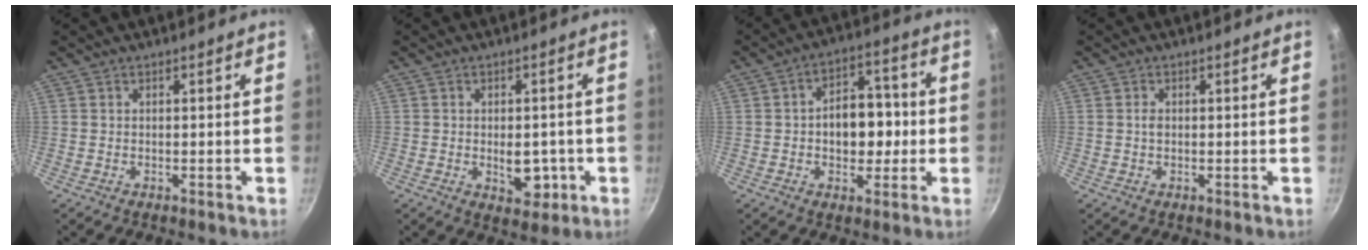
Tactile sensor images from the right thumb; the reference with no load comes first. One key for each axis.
{"total": 6.0, "fx": -1.3, "fy": 3.8, "fz": 4.5, "tx": -0.031, "ty": 0.004, "tz": -0.009}
{"total": 10.7, "fx": -0.6, "fy": 7.1, "fz": 8.0, "tx": -0.076, "ty": 0.026, "tz": -0.013}
{"total": 1.2, "fx": 0.1, "fy": 0.8, "fz": 0.9, "tx": -0.015, "ty": 0.001, "tz": 0.001}